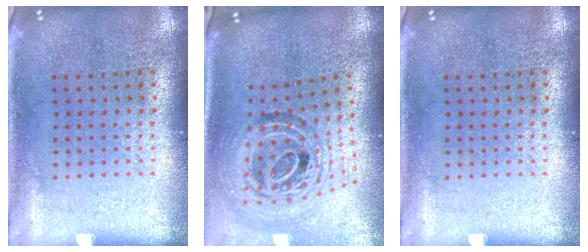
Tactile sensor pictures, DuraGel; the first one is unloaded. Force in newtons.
{"total": 1.9, "press": 1.5, "slide": 1.2}
{"total": 0.0}